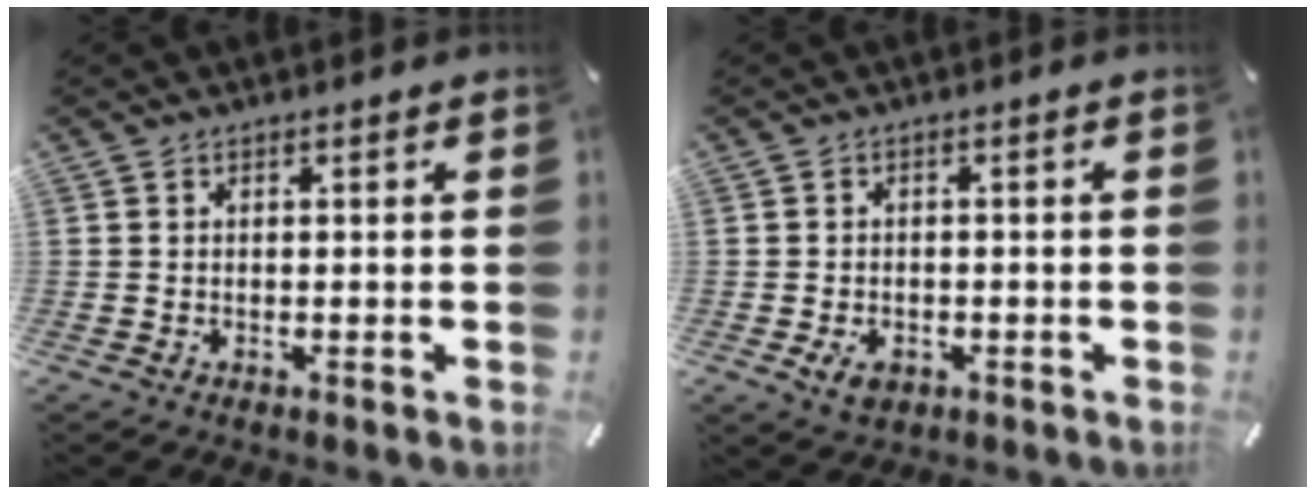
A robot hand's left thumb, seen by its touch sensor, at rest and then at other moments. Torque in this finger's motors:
{"motor_torque": [-0.30, 0.61, 0.01, 0.11, 0.01]}